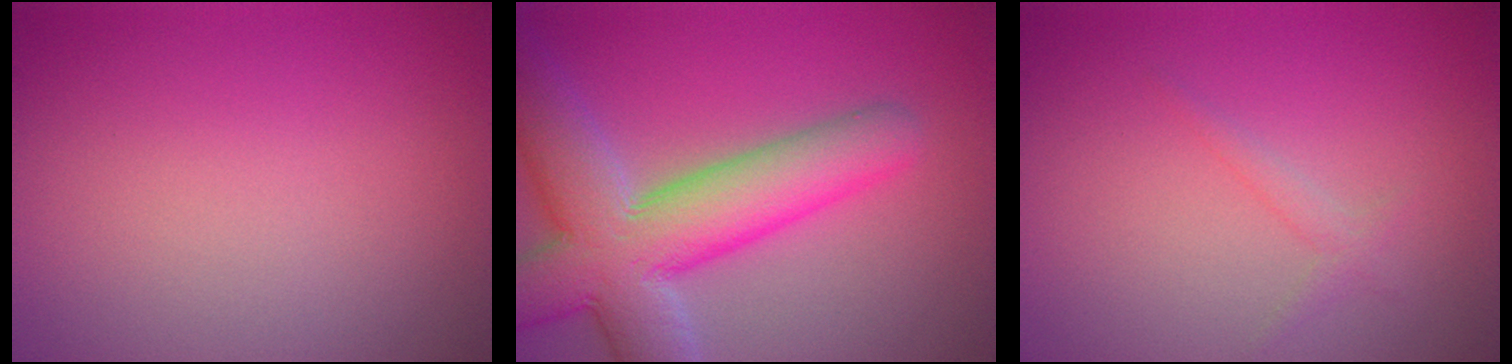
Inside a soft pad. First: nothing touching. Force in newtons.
{"total": 10.3, "press": 10.2, "slide": 0.7}
{"total": 1.1, "press": 1.1, "slide": 0.1}